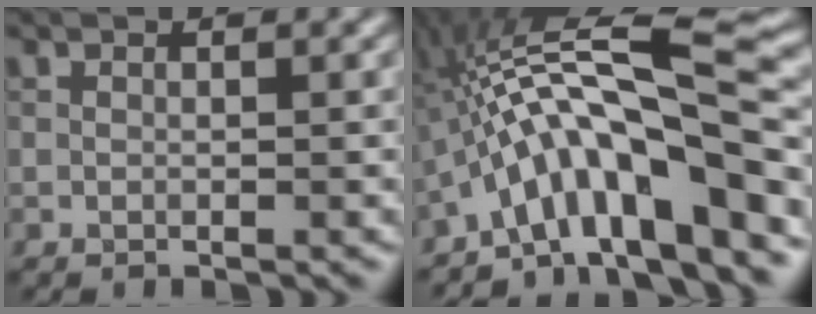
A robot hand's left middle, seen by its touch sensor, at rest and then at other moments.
{"total": 13.6, "force": [-4.0, 3.1, 12.6], "torque": [-0.201, 0.029, -0.067]}